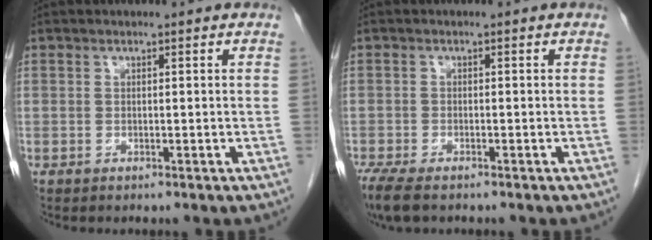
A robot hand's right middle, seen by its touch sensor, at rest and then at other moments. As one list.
[{"total": 5.7, "force": [-4.3, 1.7, 3.3], "torque": [-0.067, -0.016, -0.073]}]